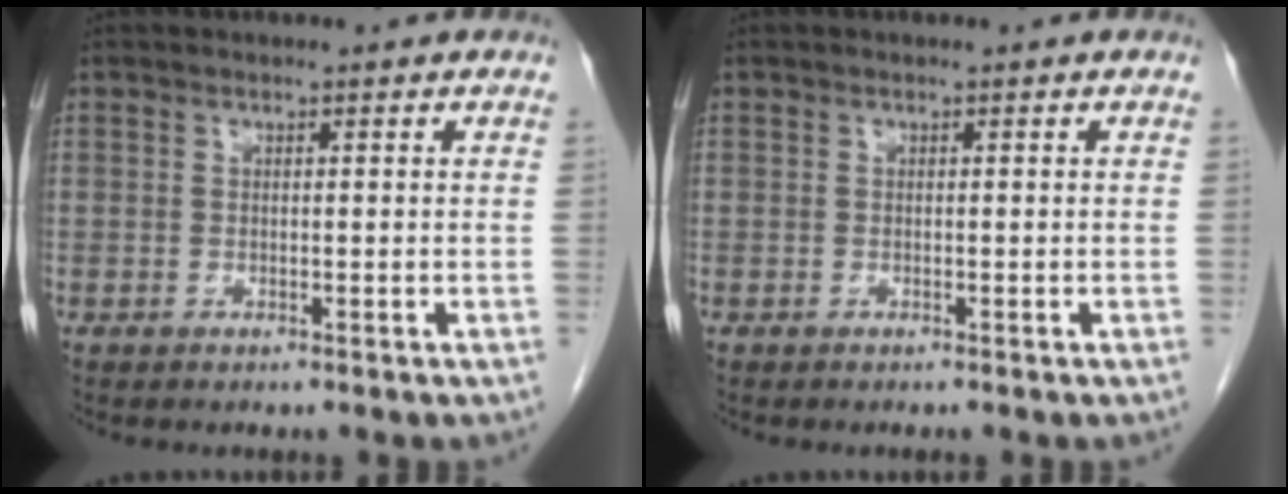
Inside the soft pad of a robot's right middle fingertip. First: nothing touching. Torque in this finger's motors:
{"motor_torque": [-0.05, -0.15, 0.00, -0.01]}